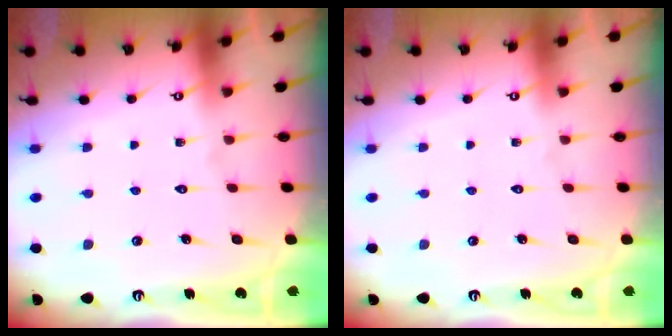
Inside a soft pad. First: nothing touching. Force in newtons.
{"total": 0.0}